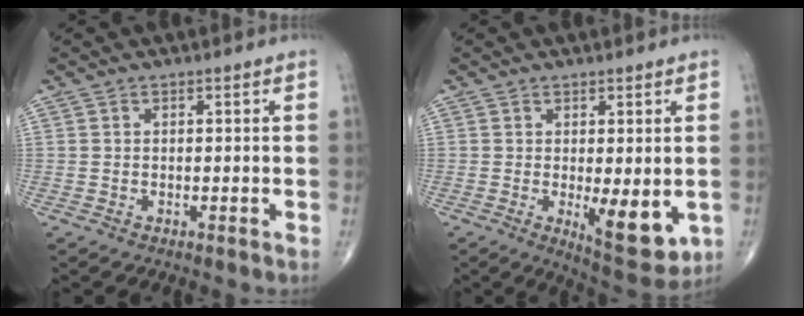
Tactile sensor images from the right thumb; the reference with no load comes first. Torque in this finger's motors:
{"motor_torque": [1.41, 1.15, 0.38, -0.44, 0.22]}